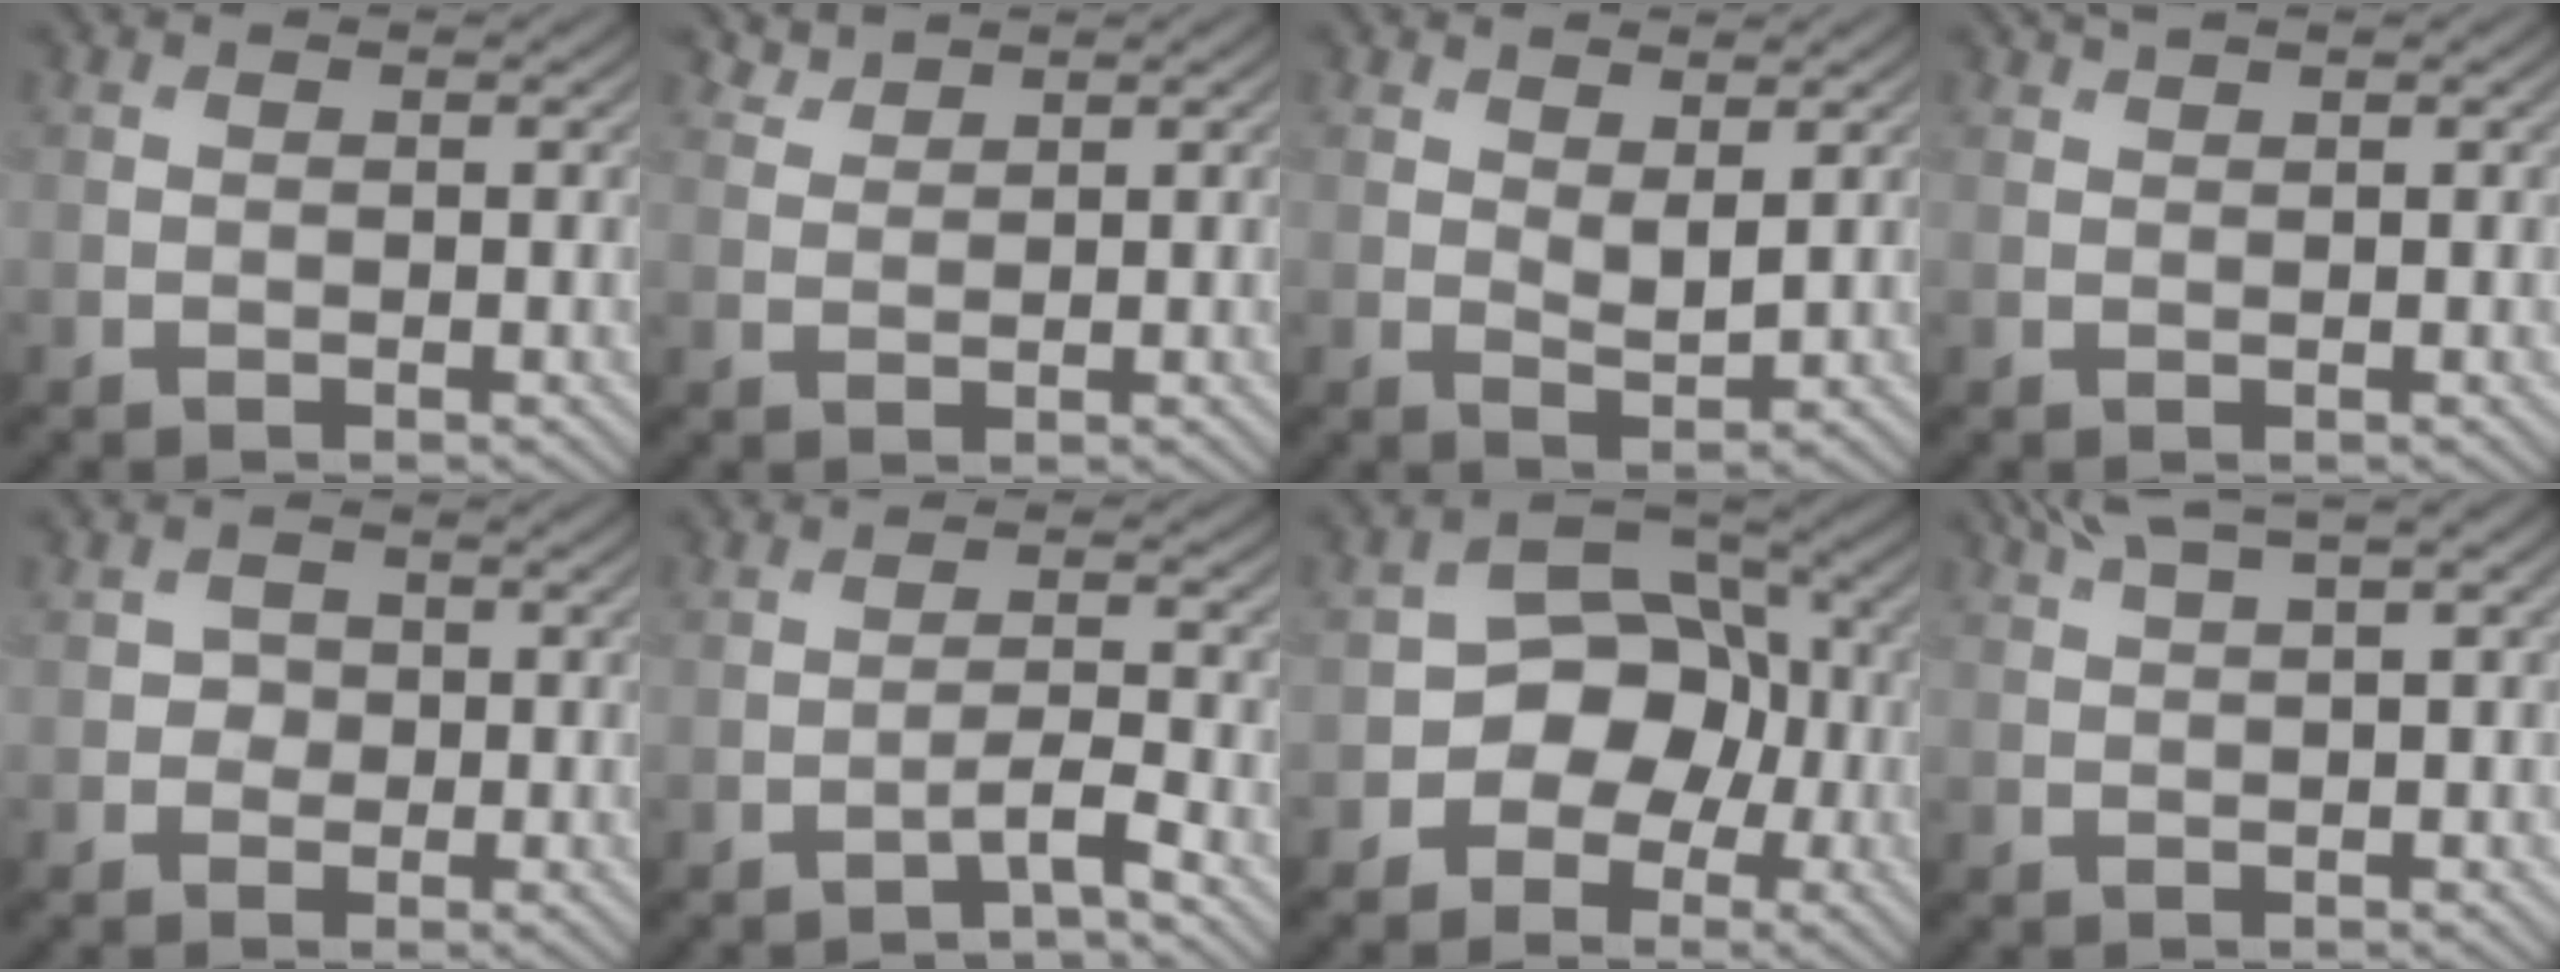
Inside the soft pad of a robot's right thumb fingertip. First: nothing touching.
{"total": 1.8, "force": [1.8, 0.3, 0.3], "torque": [-0.012, 0.000, 0.042]}
{"total": 2.6, "force": [1.4, 1.1, 1.9], "torque": [-0.038, -0.006, 0.028]}
{"total": 1.3, "force": [1.1, 0.1, 0.7], "torque": [-0.020, 0.007, 0.021]}
{"total": 1.6, "force": [-0.2, 1.6, 0.4], "torque": [-0.003, -0.002, -0.009]}
{"total": 2.5, "force": [-1.9, 0.2, 1.7], "torque": [-0.032, 0.010, -0.043]}
{"total": 6.6, "force": [-2.2, 5.2, 3.4], "torque": [-0.031, 0.010, -0.055]}
{"total": 4.8, "force": [2.7, 0.8, 3.9], "torque": [-0.074, 0.019, 0.049]}